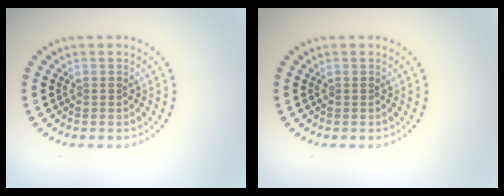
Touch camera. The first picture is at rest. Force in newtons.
{"total": 0.0}